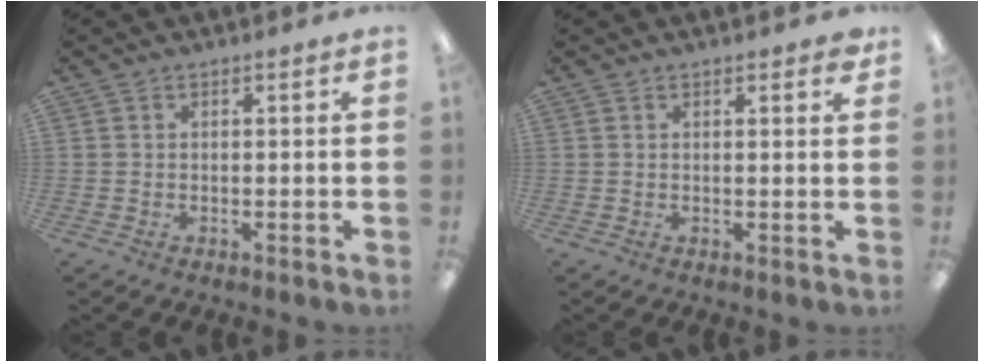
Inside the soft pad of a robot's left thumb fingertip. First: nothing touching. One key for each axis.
{"total": 1.4, "fx": 1.2, "fy": 0.3, "fz": 0.7, "tx": 0.000, "ty": -0.005, "tz": 0.017}